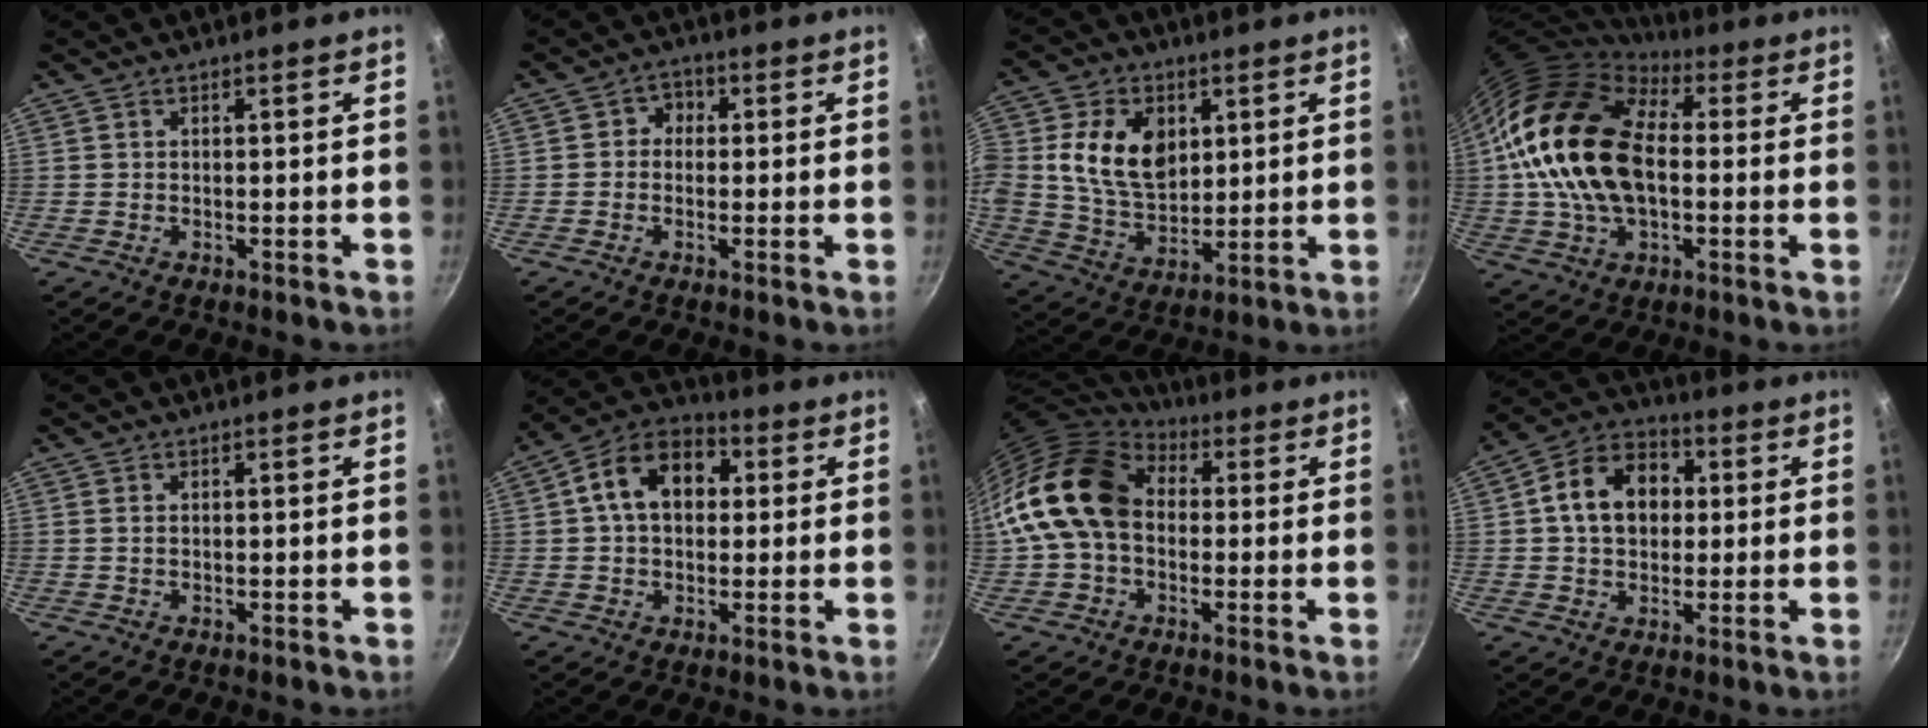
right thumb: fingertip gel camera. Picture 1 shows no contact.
{"total": 3.3, "force": [0.0, 3.0, 1.5], "torque": [-0.004, 0.009, -0.012]}
{"total": 14.9, "force": [3.3, 10.6, 10.0], "torque": [-0.161, -0.011, 0.061]}
{"total": 20.9, "force": [1.4, 13.5, 16.0], "torque": [-0.274, 0.021, 0.016]}
{"total": 0.6, "force": [0.2, 0.4, 0.4], "torque": [-0.008, 0.001, 0.003]}
{"total": 13.0, "force": [2.4, 9.2, 8.8], "torque": [-0.112, 0.026, 0.019]}
{"total": 17.4, "force": [1.3, 12.7, 11.8], "torque": [-0.199, 0.034, 0.012]}
{"total": 12.9, "force": [1.9, 9.7, 8.3], "torque": [-0.106, 0.023, 0.015]}